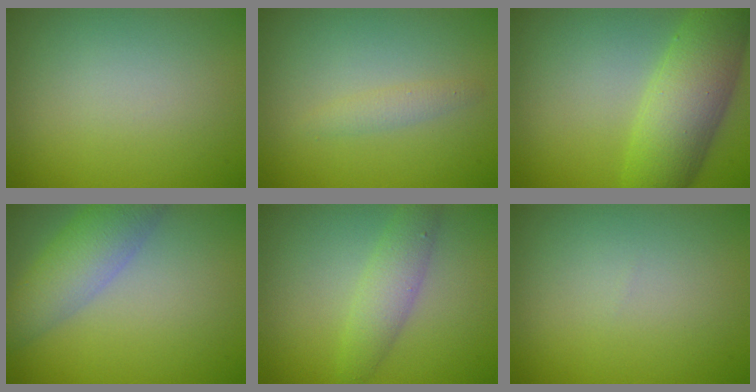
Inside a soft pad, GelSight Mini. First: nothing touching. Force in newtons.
{"total": 1.1, "press": 1.1, "slide": 0.1}
{"total": 7.3, "press": 7.3, "slide": 0.3}
{"total": 4.6, "press": 4.6, "slide": 0.1}
{"total": 2.8, "press": 2.8, "slide": 0.1}
{"total": 0.0}